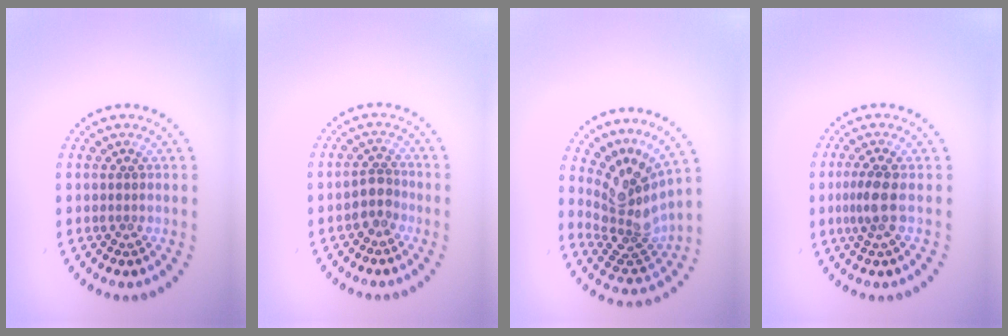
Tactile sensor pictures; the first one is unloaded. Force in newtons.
{"total": 1.9, "press": 1.5, "slide": 1.2}
{"total": 4.5, "press": 3.0, "slide": 3.4}
{"total": 2.2, "press": 1.8, "slide": 1.4}